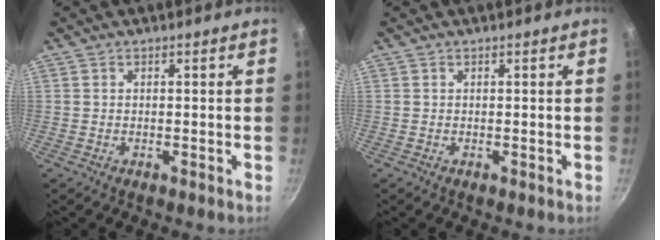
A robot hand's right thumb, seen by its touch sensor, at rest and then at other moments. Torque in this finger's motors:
{"motor_torque": [-0.44, -0.53, 0.18, -0.03, -0.01]}